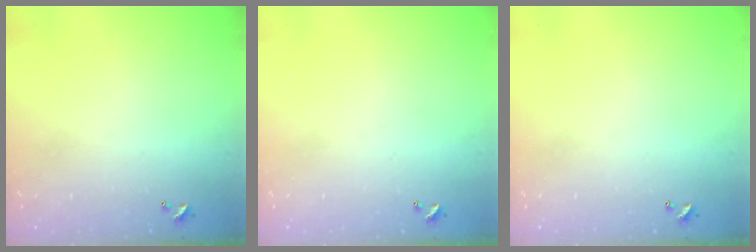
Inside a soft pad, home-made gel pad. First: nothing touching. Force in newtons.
{"total": 0.0}
{"total": 0.0}